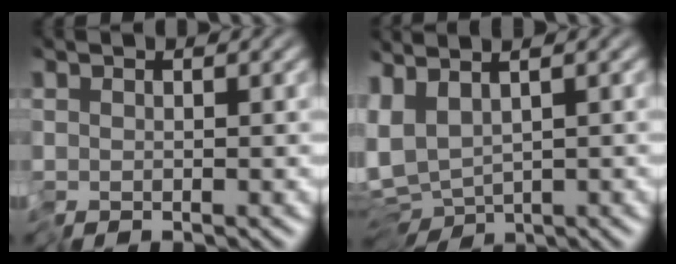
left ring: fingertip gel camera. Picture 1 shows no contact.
{"total": 6.0, "force": [0.0, 2.9, 5.3], "torque": [-0.103, -0.011, 0.022]}